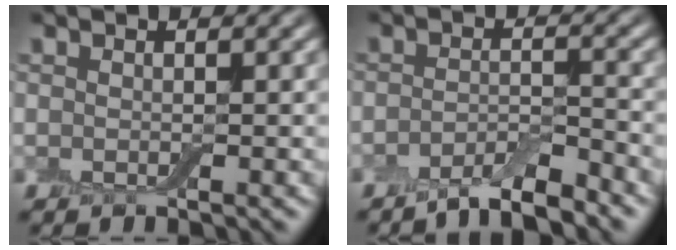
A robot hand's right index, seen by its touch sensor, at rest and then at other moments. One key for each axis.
{"total": 3.8, "fx": -3.0, "fy": 0.6, "fz": 2.2, "tx": -0.035, "ty": 0.003, "tz": -0.057}